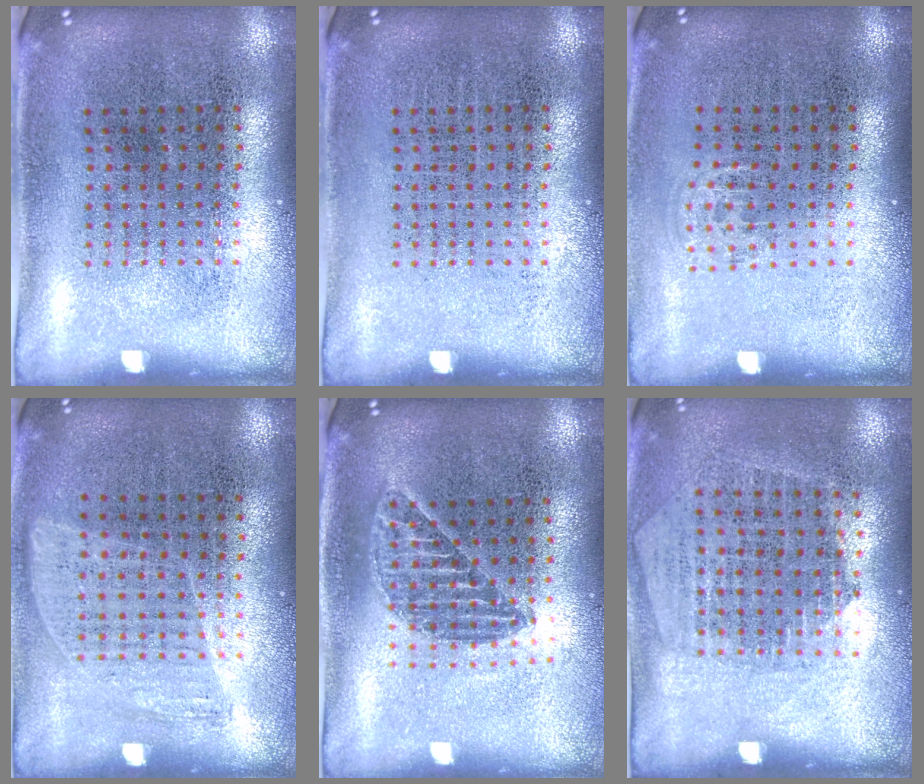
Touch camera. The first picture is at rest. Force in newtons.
{"total": 0.0}
{"total": 0.5, "press": 0.5, "slide": 0.3}
{"total": 0.5, "press": 0.4, "slide": 0.4}
{"total": 1.2, "press": 1.1, "slide": 0.4}
{"total": 1.3, "press": 1.1, "slide": 0.6}